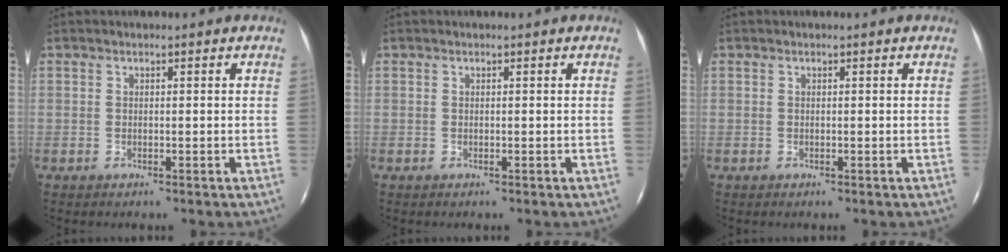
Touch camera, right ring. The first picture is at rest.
{"total": 0.0}
{"total": 0.0}